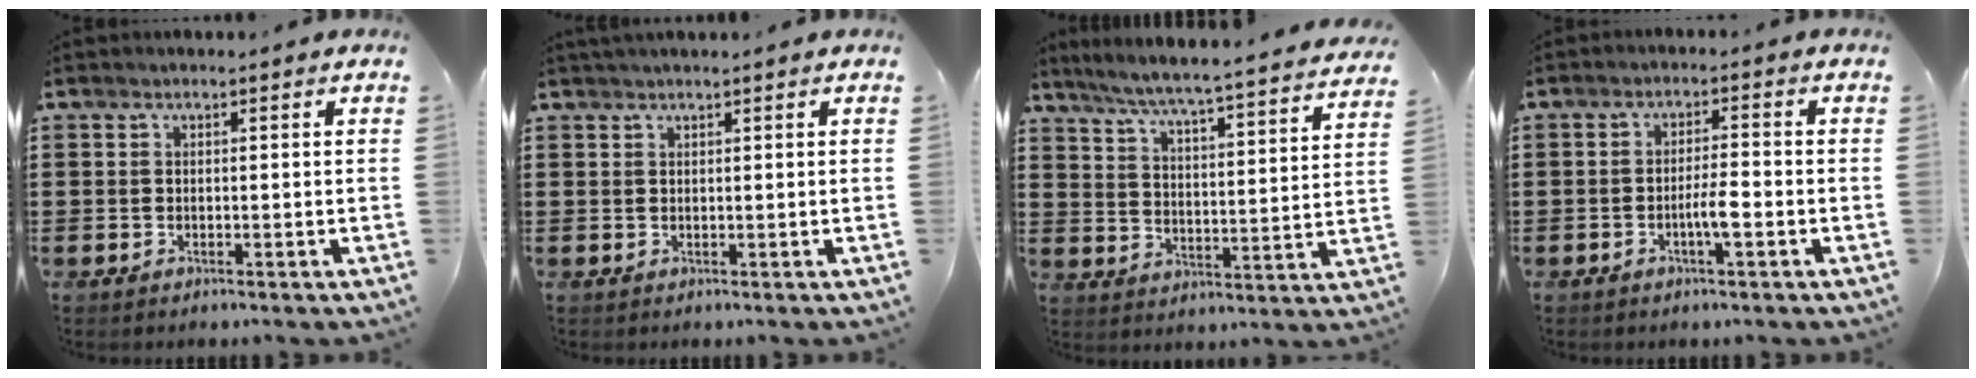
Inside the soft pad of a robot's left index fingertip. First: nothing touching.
{"total": 0.9, "force": [0.7, -0.1, 0.5], "torque": [-0.009, -0.002, 0.014]}
{"total": 5.4, "force": [5.0, -0.9, 1.8], "torque": [-0.061, -0.047, 0.078]}
{"total": 3.7, "force": [-1.3, 0.6, 3.4], "torque": [-0.068, 0.000, -0.027]}